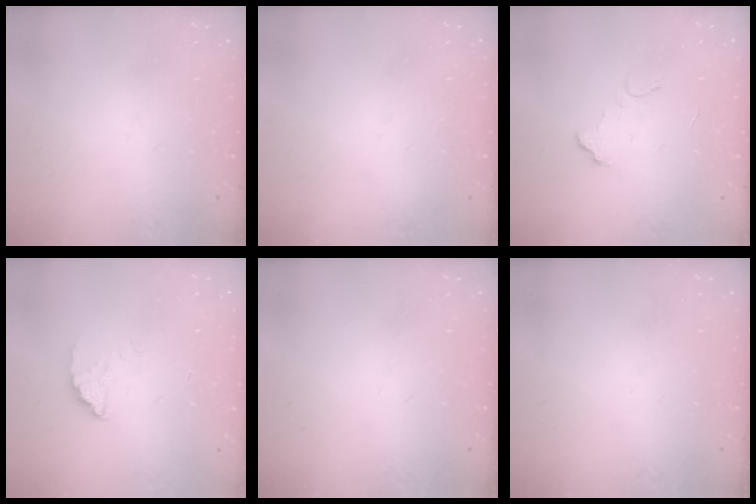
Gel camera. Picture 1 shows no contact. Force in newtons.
{"total": 2.3, "press": 2.3, "slide": 0.1}
{"total": 4.0, "press": 4.0, "slide": 0.2}
{"total": 2.1, "press": 2.1, "slide": 0.2}
{"total": 0.0}
{"total": 0.0}